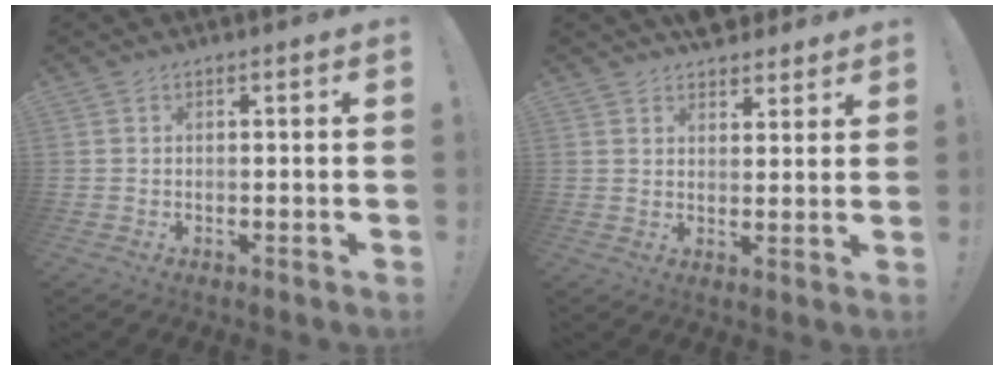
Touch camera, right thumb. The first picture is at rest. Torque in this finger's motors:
{"motor_torque": [-0.06, 0.13, 0.06, 0.50, 0.04]}